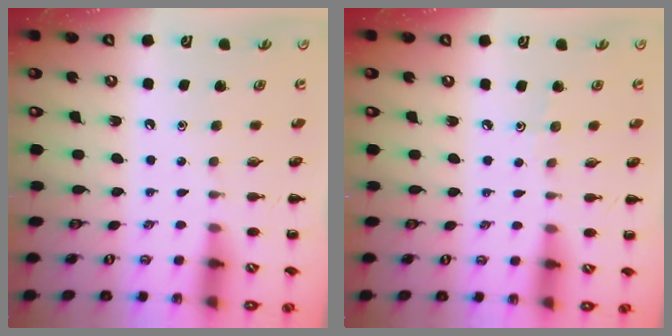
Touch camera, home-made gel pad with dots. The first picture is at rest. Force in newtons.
{"total": 2.9, "press": 2.7, "slide": 1.2}